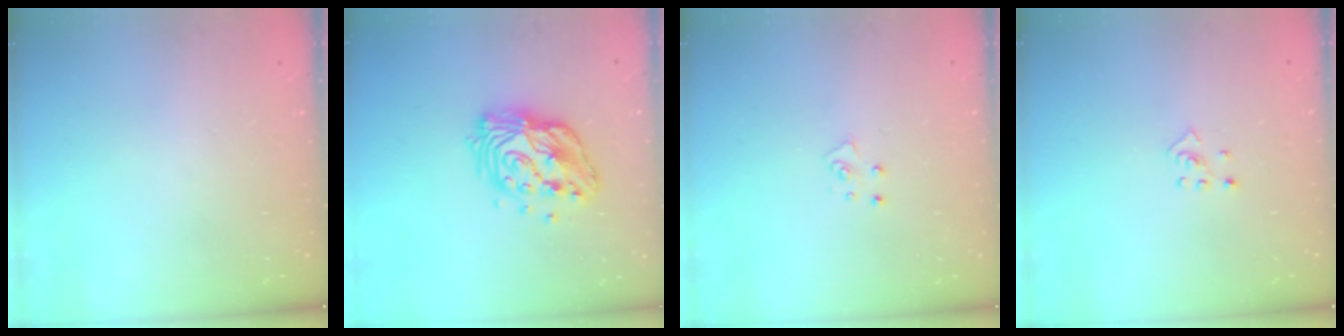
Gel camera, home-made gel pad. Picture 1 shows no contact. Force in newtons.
{"total": 14.7, "press": 14.6, "slide": 1.2}
{"total": 4.0, "press": 4.0, "slide": 0.3}
{"total": 3.6, "press": 3.6, "slide": 0.6}